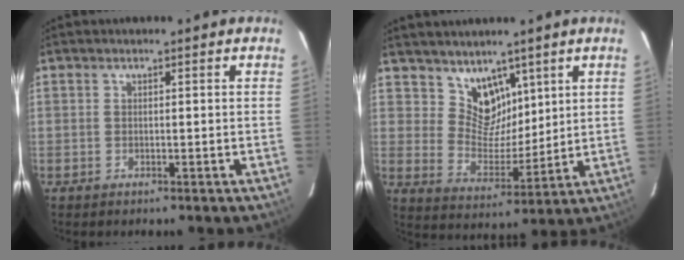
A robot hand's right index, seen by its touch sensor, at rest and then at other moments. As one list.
[{"total": 8.2, "force": [5.7, 5.4, 2.3], "torque": [-0.031, -0.002, 0.113]}]